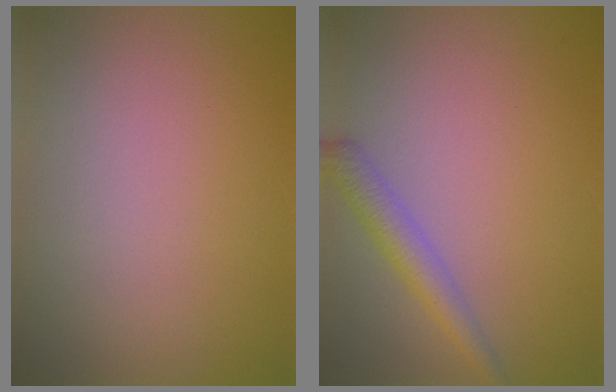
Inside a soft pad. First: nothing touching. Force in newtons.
{"total": 2.5, "press": 2.5, "slide": 0.1}